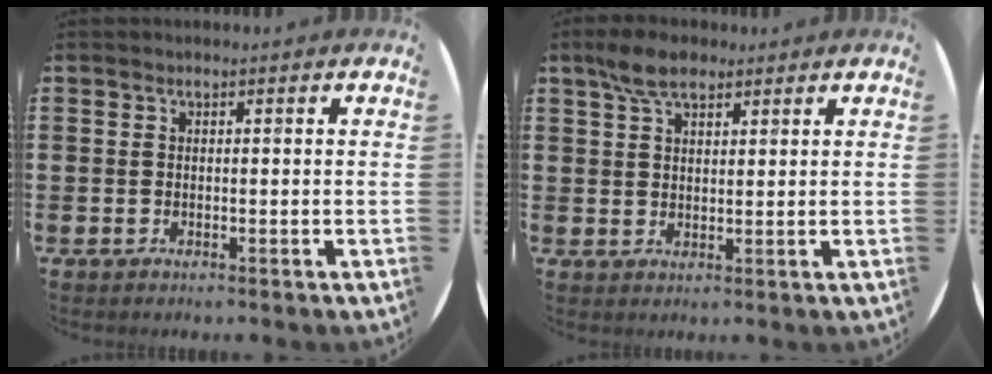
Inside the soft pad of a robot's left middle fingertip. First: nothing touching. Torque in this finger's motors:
{"motor_torque": [0.81, -0.80, 0.08, 0.02]}